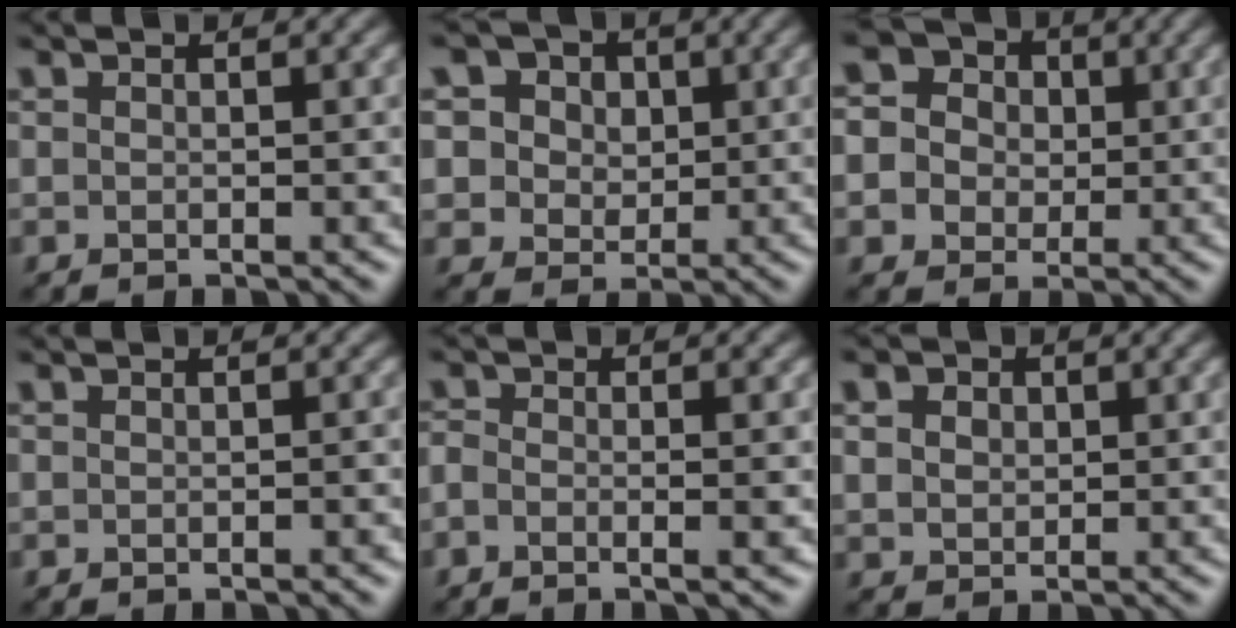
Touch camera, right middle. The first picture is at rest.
{"total": 7.4, "force": [3.4, 5.8, 3.1], "torque": [-0.054, 0.016, 0.037]}
{"total": 7.1, "force": [1.0, 6.5, 2.6], "torque": [-0.058, 0.037, -0.003]}
{"total": 0.5, "force": [-0.3, 0.1, 0.4], "torque": [-0.005, 0.003, -0.002]}
{"total": 2.9, "force": [-0.7, 1.3, 2.5], "torque": [-0.019, 0.009, -0.023]}
{"total": 3.5, "force": [1.6, 2.6, 1.7], "torque": [-0.042, 0.013, 0.022]}